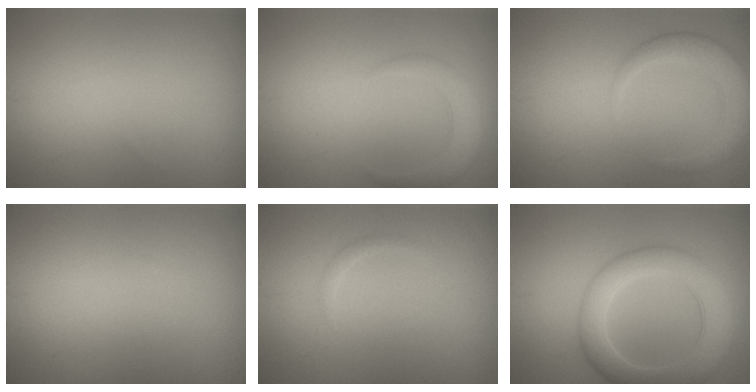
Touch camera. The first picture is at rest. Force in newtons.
{"total": 2.9, "press": 2.9, "slide": 0.2}
{"total": 3.8, "press": 3.8, "slide": 0.4}
{"total": 0.0}
{"total": 0.7, "press": 0.7, "slide": 0.0}
{"total": 6.2, "press": 6.2, "slide": 0.2}